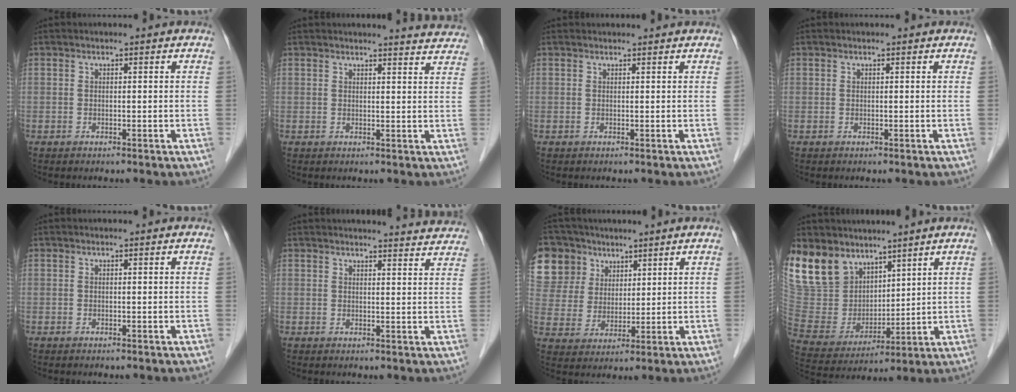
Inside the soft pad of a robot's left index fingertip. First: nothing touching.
{"total": 6.4, "force": [6.4, 0.2, 0.7], "torque": [-0.005, -0.016, 0.051]}
{"total": 1.6, "force": [1.6, 0.1, 0.1], "torque": [-0.007, 0.013, 0.023]}
{"total": 0.0}
{"total": 0.0}
{"total": 10.4, "force": [10.2, 0.7, 1.8], "torque": [-0.005, -0.014, 0.097]}
{"total": 17.7, "force": [10.0, 13.8, 5.0], "torque": [-0.166, 0.061, 0.209]}
{"total": 14.4, "force": [10.4, 9.0, 4.1], "torque": [-0.114, 0.016, 0.221]}